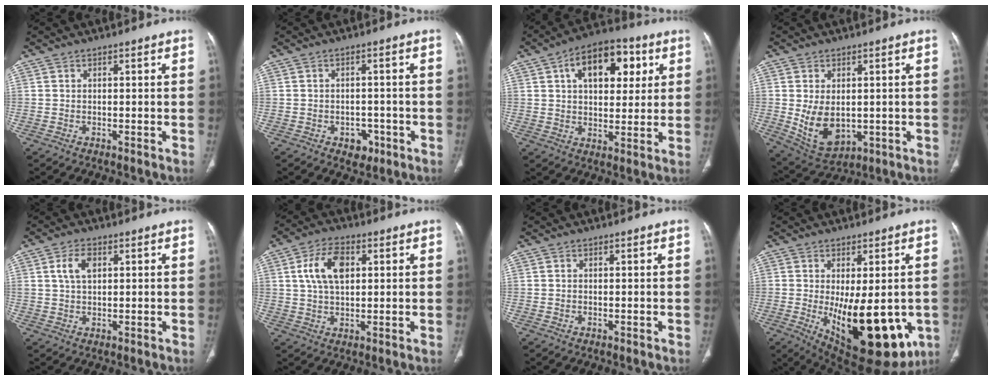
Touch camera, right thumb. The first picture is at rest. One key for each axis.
{"total": 3.8, "fx": -1.8, "fy": 2.8, "fz": 1.8, "tx": -0.004, "ty": 0.011, "tz": -0.017}
{"total": 15.0, "fx": 5.2, "fy": 8.7, "fz": 11.0, "tx": -0.125, "ty": 0.004, "tz": 0.079}
{"total": 9.4, "fx": -0.4, "fy": 6.1, "fz": 7.1, "tx": -0.112, "ty": -0.011, "tz": 0.018}
{"total": 4.6, "fx": 1.5, "fy": 2.6, "fz": 3.4, "tx": -0.066, "ty": 0.003, "tz": 0.031}
{"total": 8.9, "fx": 2.4, "fy": 5.1, "fz": 6.9, "tx": -0.123, "ty": 0.004, "tz": 0.044}
{"total": 0.0}
{"total": 19.8, "fx": -4.6, "fy": 8.5, "fz": 17.2, "tx": -0.212, "ty": -0.028, "tz": -0.036}